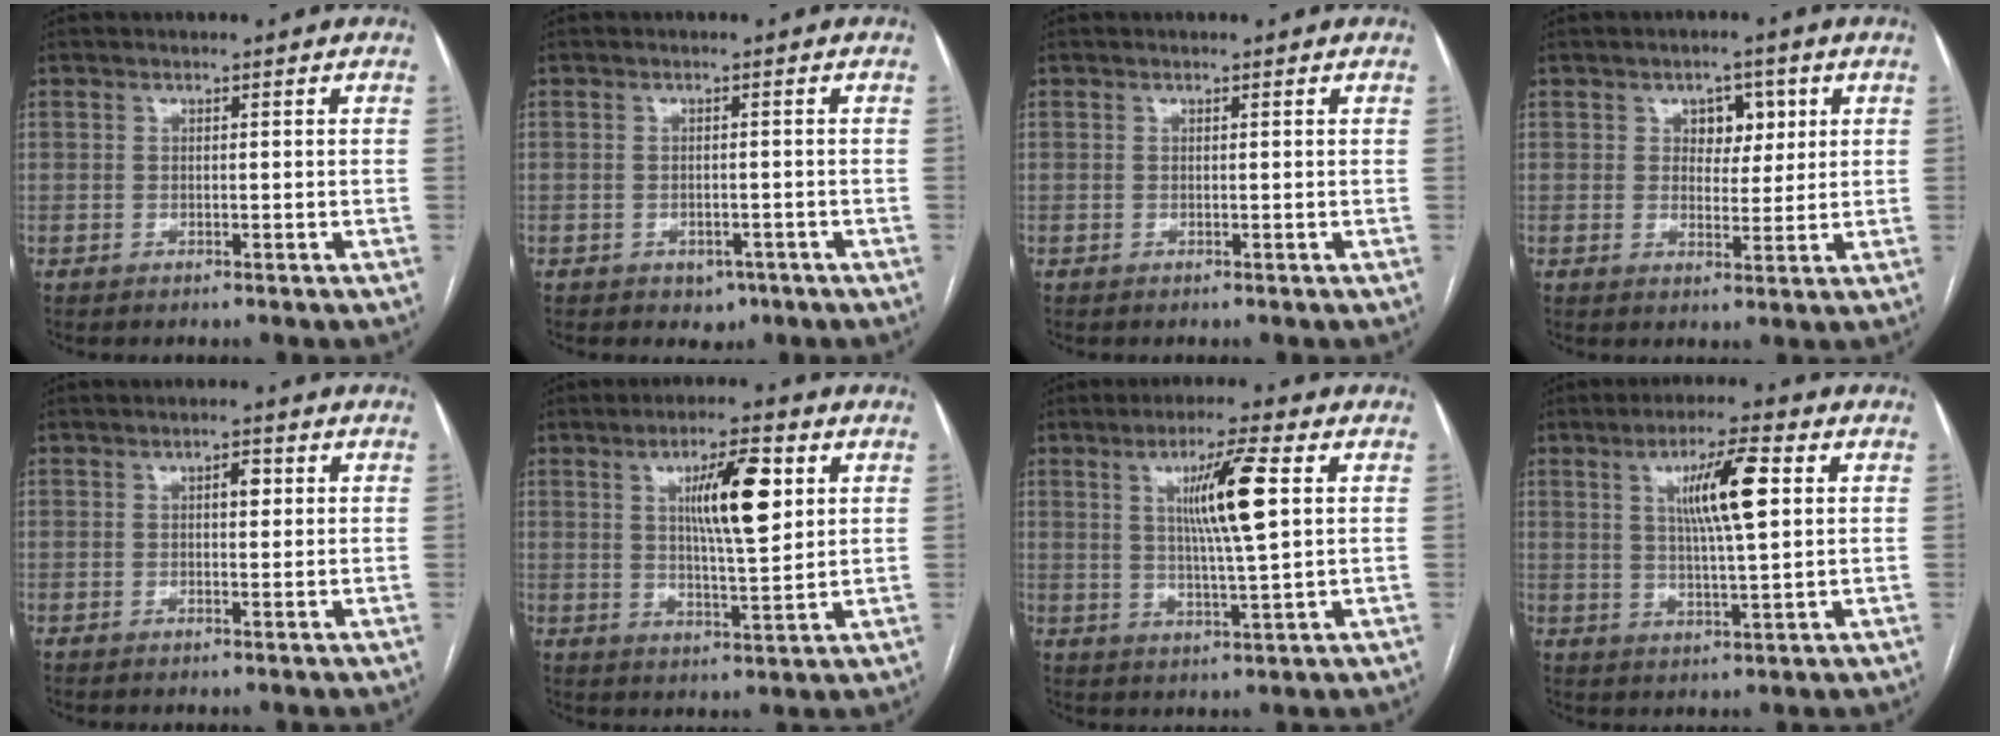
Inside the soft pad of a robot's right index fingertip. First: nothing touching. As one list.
[{"total": 2.4, "force": [-1.3, 1.8, 0.9], "torque": [-0.005, 0.004, -0.009]}, {"total": 0.0}, {"total": 4.7, "force": [1.9, 3.1, 3.0], "torque": [-0.033, 0.010, 0.029]}, {"total": 2.2, "force": [0.6, 0.9, 1.9], "torque": [-0.030, 0.005, 0.008]}, {"total": 10.2, "force": [3.3, 1.8, 9.5], "torque": [-0.157, 0.003, 0.056]}, {"total": 9.4, "force": [2.6, -0.1, 9.0], "torque": [-0.159, -0.002, 0.044]}, {"total": 9.3, "force": [2.8, 0.9, 8.8], "torque": [-0.152, 0.006, 0.048]}]